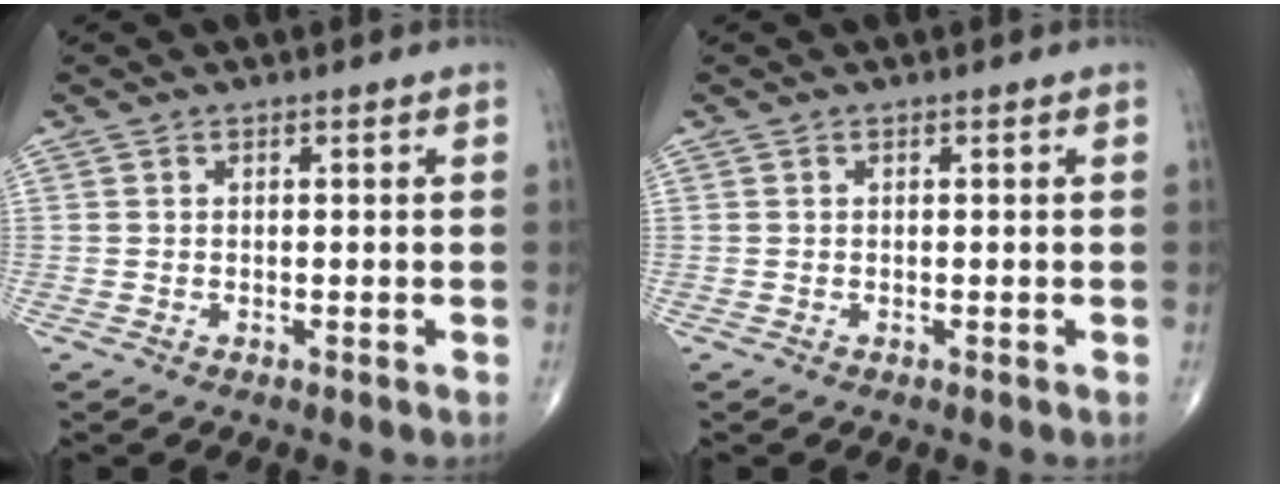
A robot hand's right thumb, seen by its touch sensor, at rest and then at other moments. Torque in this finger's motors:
{"motor_torque": [-0.07, 0.15, -0.07, -0.06, 0.02]}